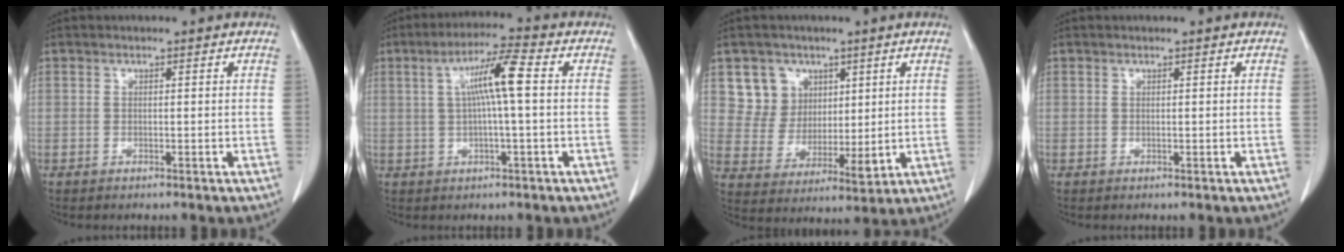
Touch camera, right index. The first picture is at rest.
{"total": 7.5, "force": [1.1, 0.1, 7.4], "torque": [-0.136, 0.015, 0.016]}
{"total": 8.1, "force": [4.0, 6.9, 1.6], "torque": [-0.034, 0.014, 0.086]}
{"total": 0.0}